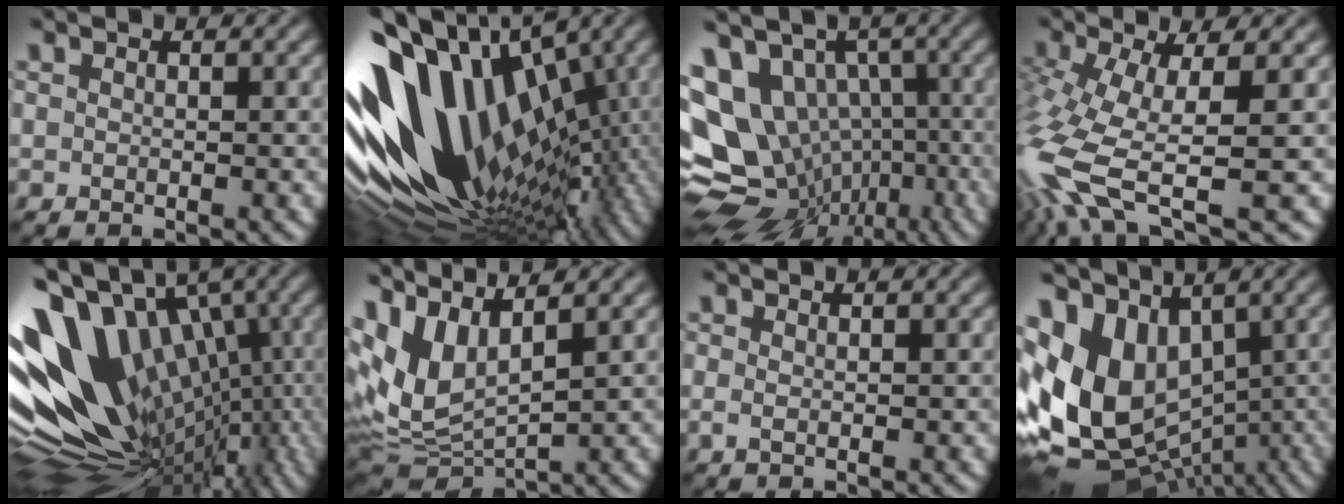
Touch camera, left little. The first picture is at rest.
{"total": 16.4, "force": [-0.7, 10.6, 12.5], "torque": [-0.244, 0.009, -0.006]}
{"total": 13.0, "force": [-1.6, 10.5, 7.4], "torque": [-0.142, -0.014, -0.004]}
{"total": 9.9, "force": [-3.5, 3.3, 8.6], "torque": [-0.197, -0.015, -0.067]}
{"total": 17.7, "force": [0.8, 10.6, 14.1], "torque": [-0.230, -0.001, 0.031]}
{"total": 9.0, "force": [3.6, 4.0, 7.2], "torque": [-0.170, -0.002, 0.078]}
{"total": 0.7, "force": [0.0, 0.0, 0.7], "torque": [-0.017, -0.002, 0.000]}
{"total": 13.0, "force": [0.8, 9.3, 9.0], "torque": [-0.211, -0.008, 0.024]}